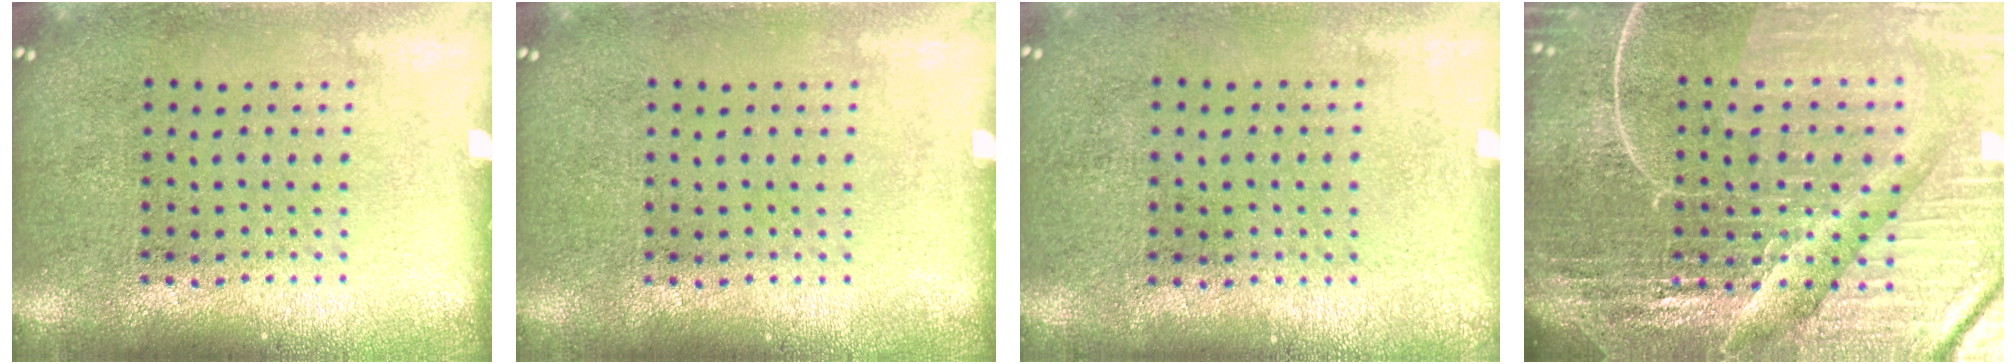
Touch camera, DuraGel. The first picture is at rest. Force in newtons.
{"total": 0.0}
{"total": 0.0}
{"total": 6.9, "press": 6.1, "slide": 3.4}